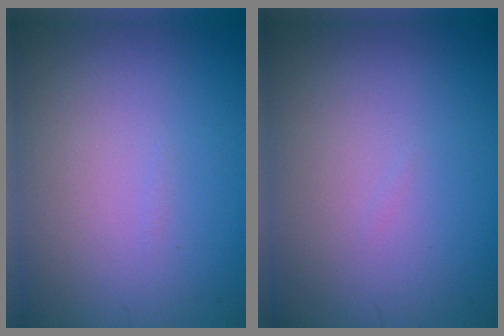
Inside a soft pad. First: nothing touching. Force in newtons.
{"total": 0.0}